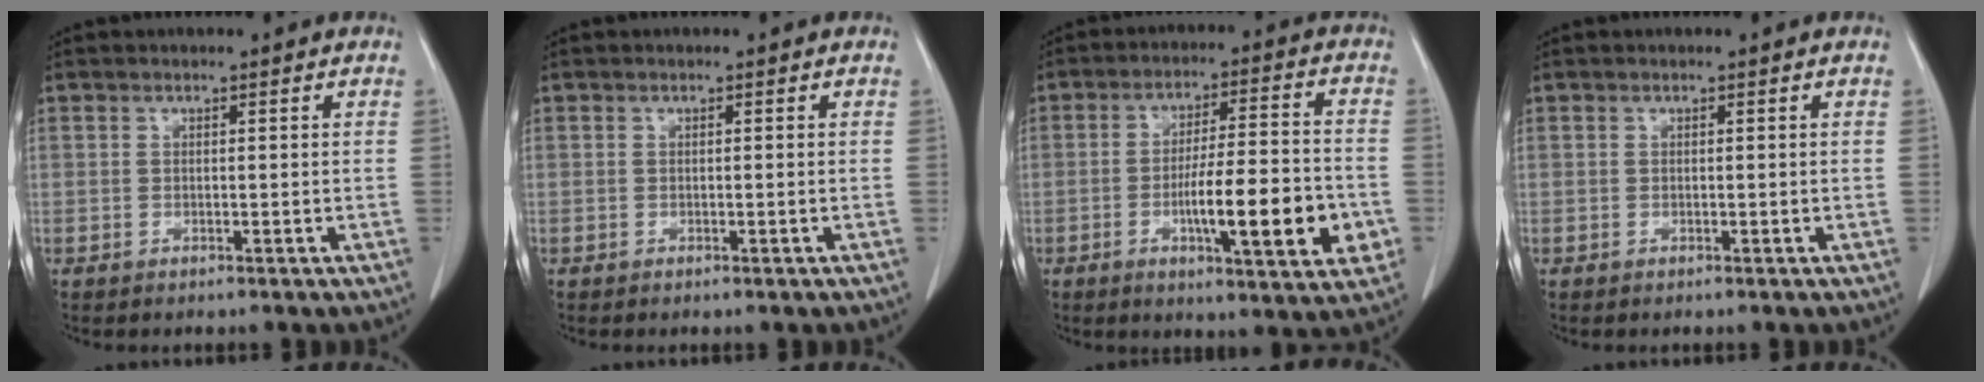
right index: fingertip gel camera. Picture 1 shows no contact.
{"total": 0.0}
{"total": 14.7, "force": [-4.1, 2.3, 13.9], "torque": [-0.213, -0.001, -0.061]}
{"total": 0.0}